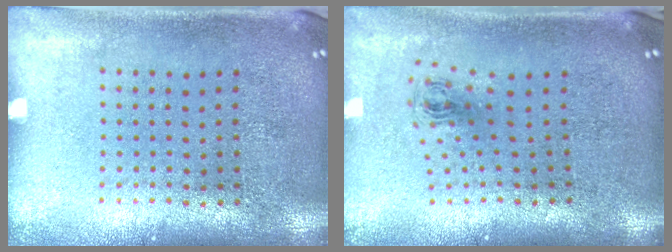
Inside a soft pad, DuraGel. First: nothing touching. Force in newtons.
{"total": 0.7, "press": 0.4, "slide": 0.6}